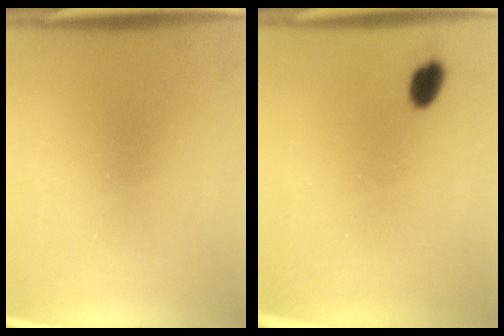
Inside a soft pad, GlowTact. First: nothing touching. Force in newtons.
{"total": 2.9}